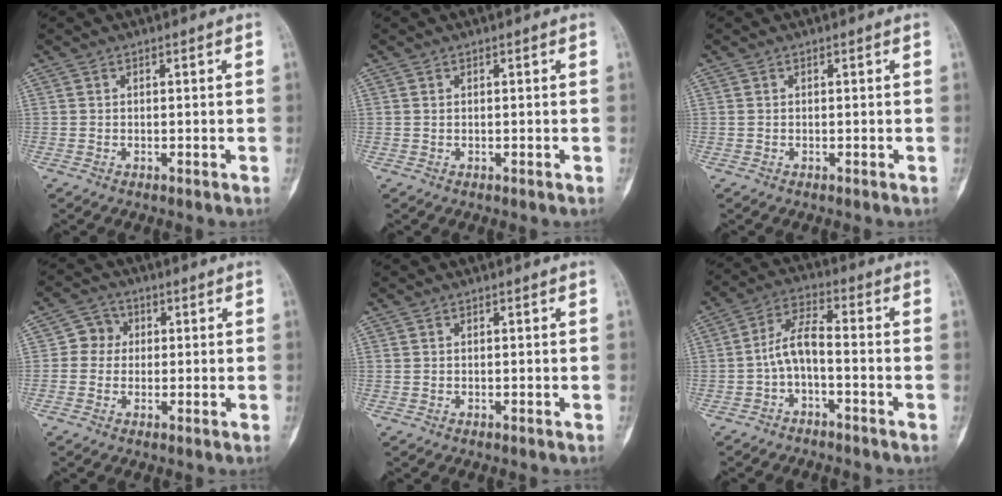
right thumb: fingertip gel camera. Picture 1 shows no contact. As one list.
[{"total": 0.0}, {"total": 0.0}, {"total": 4.3, "force": [0.4, 4.1, 1.2], "torque": [0.014, 0.009, -0.005]}, {"total": 0.0}, {"total": 6.3, "force": [-2.1, 2.3, 5.4], "torque": [-0.108, 0.038, -0.048]}]